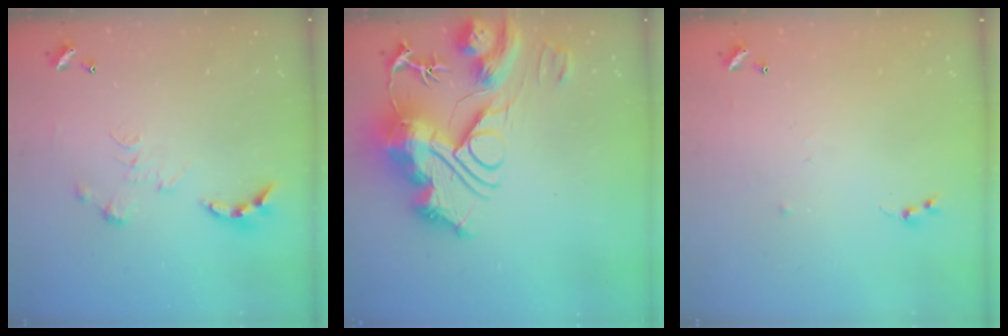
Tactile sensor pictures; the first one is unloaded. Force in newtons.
{"total": 0.5, "press": 0.5, "slide": 0.0}
{"total": 5.8, "press": 5.7, "slide": 0.8}